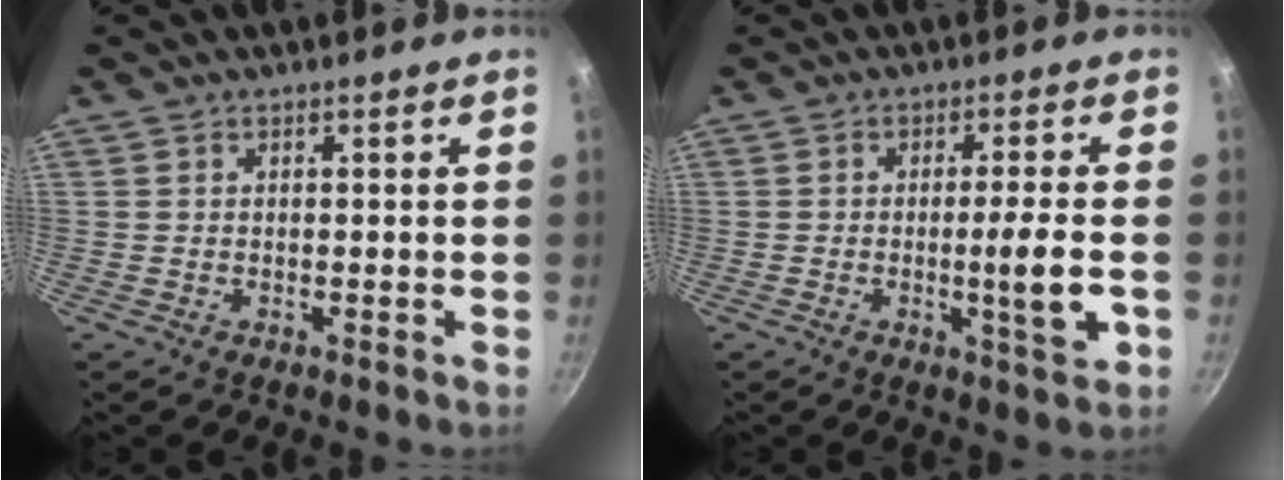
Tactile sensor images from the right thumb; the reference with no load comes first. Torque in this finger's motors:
{"motor_torque": [2.48, 2.53, 2.23, -0.55, 0.91]}